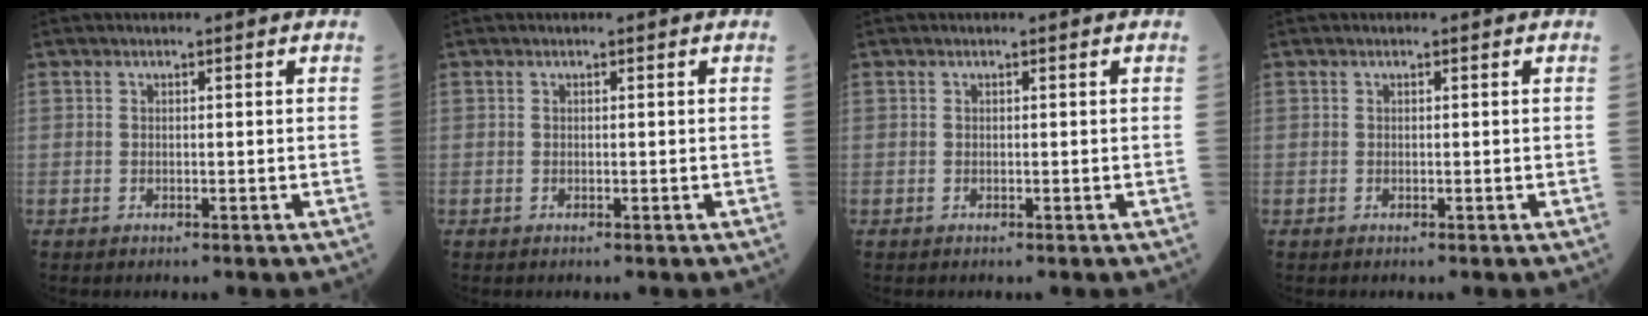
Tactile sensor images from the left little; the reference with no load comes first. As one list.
[{"total": 0.0}, {"total": 0.0}, {"total": 0.0}]